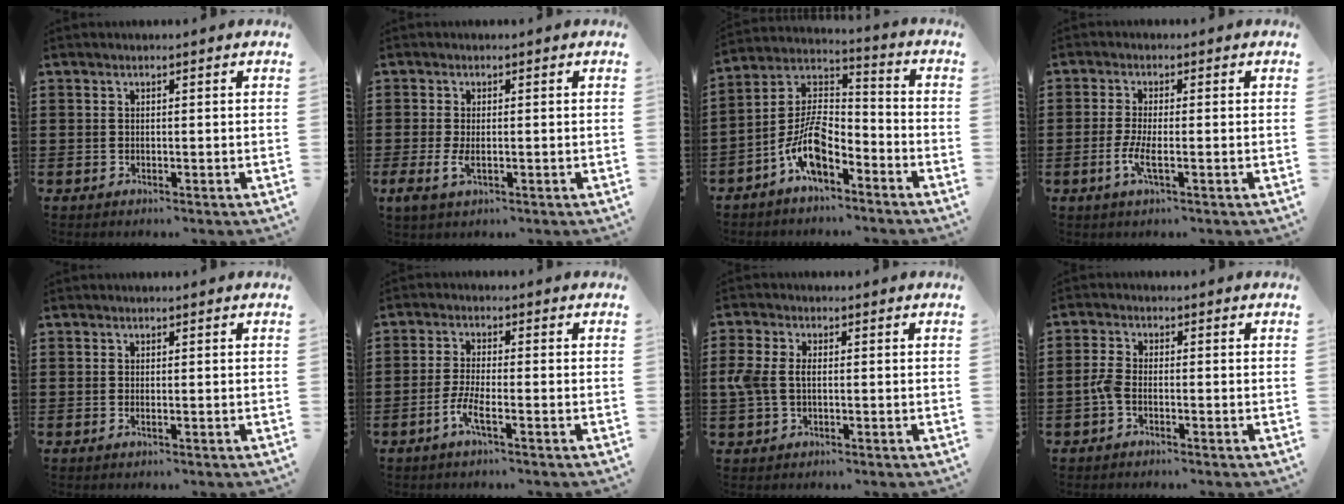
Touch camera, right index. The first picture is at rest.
{"total": 2.5, "force": [-0.5, 1.0, 2.3], "torque": [-0.056, -0.007, -0.013]}
{"total": 9.4, "force": [-5.8, 3.7, 6.4], "torque": [-0.148, -0.004, -0.115]}
{"total": 3.9, "force": [-1.3, 0.7, 3.6], "torque": [-0.082, -0.008, -0.030]}
{"total": 0.6, "force": [-0.1, -0.2, 0.5], "torque": [-0.011, -0.007, -0.001]}
{"total": 3.7, "force": [-2.0, 0.5, 3.1], "torque": [-0.074, -0.007, -0.044]}
{"total": 4.0, "force": [-0.1, 2.5, 3.1], "torque": [-0.092, -0.004, -0.012]}
{"total": 2.4, "force": [-1.1, 1.0, 2.0], "torque": [-0.059, -0.005, -0.027]}